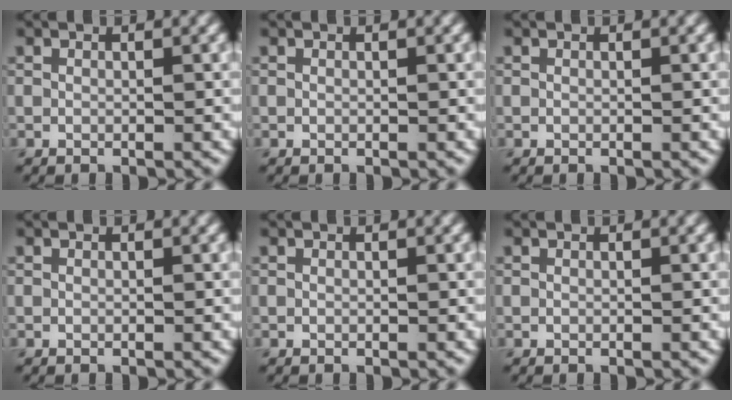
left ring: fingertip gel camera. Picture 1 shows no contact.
{"total": 0.0}
{"total": 0.0}
{"total": 0.0}
{"total": 0.0}
{"total": 0.0}